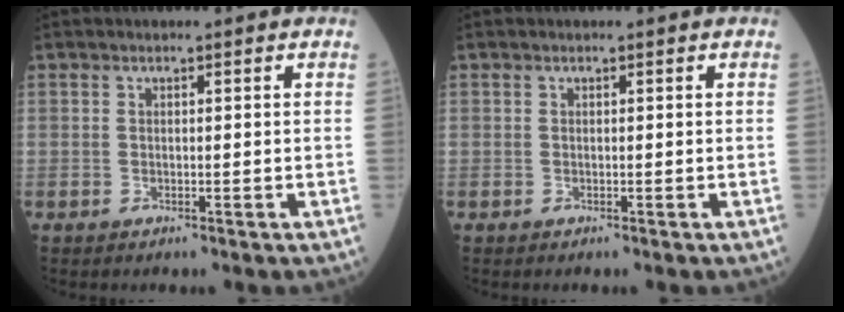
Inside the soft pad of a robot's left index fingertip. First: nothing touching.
{"total": 0.0}